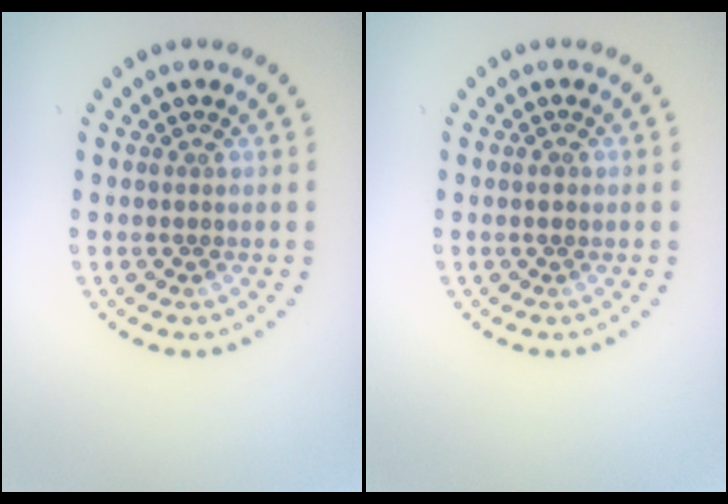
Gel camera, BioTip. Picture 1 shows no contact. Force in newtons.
{"total": 1.0, "press": 0.9, "slide": 0.2}